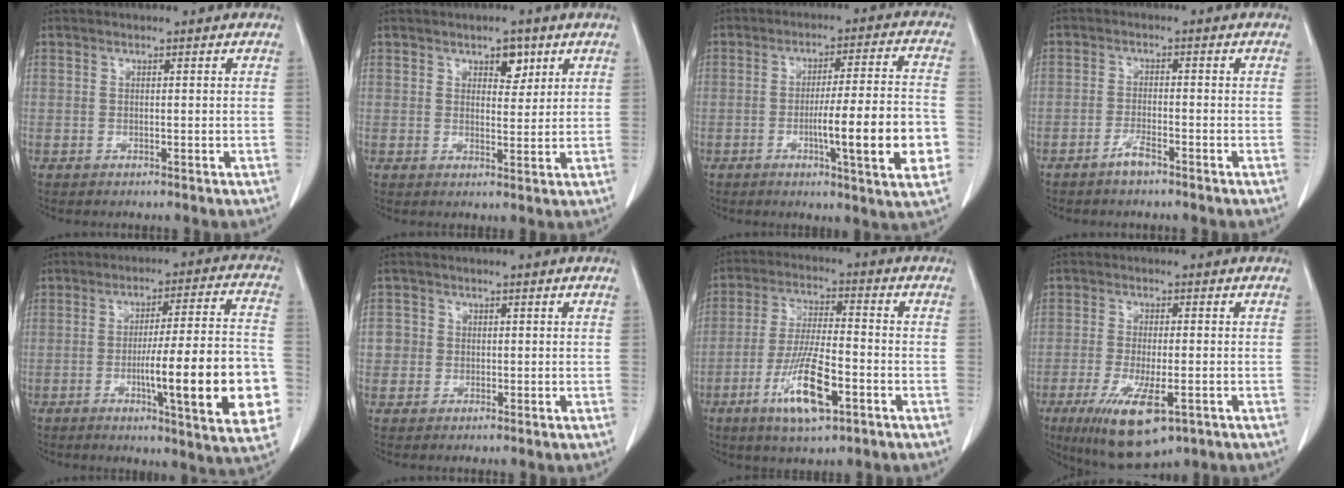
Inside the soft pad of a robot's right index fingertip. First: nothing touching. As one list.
[{"total": 3.3, "force": [1.9, 1.8, 2.1], "torque": [-0.027, 0.000, 0.029]}, {"total": 13.9, "force": [-3.6, 0.3, 13.4], "torque": [-0.191, -0.005, -0.053]}, {"total": 2.6, "force": [-2.0, 0.3, 1.6], "torque": [-0.033, 0.000, -0.039]}, {"total": 19.3, "force": [-4.7, 1.3, 18.6], "torque": [-0.209, 0.006, -0.057]}, {"total": 2.6, "force": [-0.1, 2.6, 0.2], "torque": [0.011, 0.011, -0.004]}, {"total": 11.3, "force": [-5.0, 2.3, 9.9], "torque": [-0.195, -0.014, -0.089]}, {"total": 11.2, "force": [-5.4, 3.2, 9.2], "torque": [-0.166, -0.027, -0.082]}]